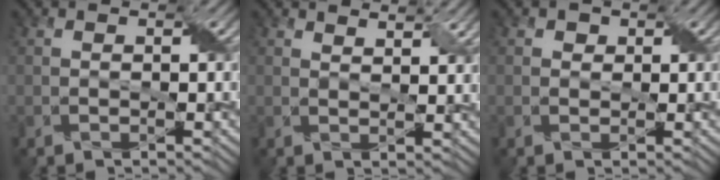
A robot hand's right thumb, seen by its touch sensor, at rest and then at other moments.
{"total": 2.8, "force": [2.4, 0.6, 1.3], "torque": [-0.023, -0.003, 0.042]}
{"total": 1.1, "force": [0.5, 0.9, 0.2], "torque": [-0.005, 0.001, 0.005]}